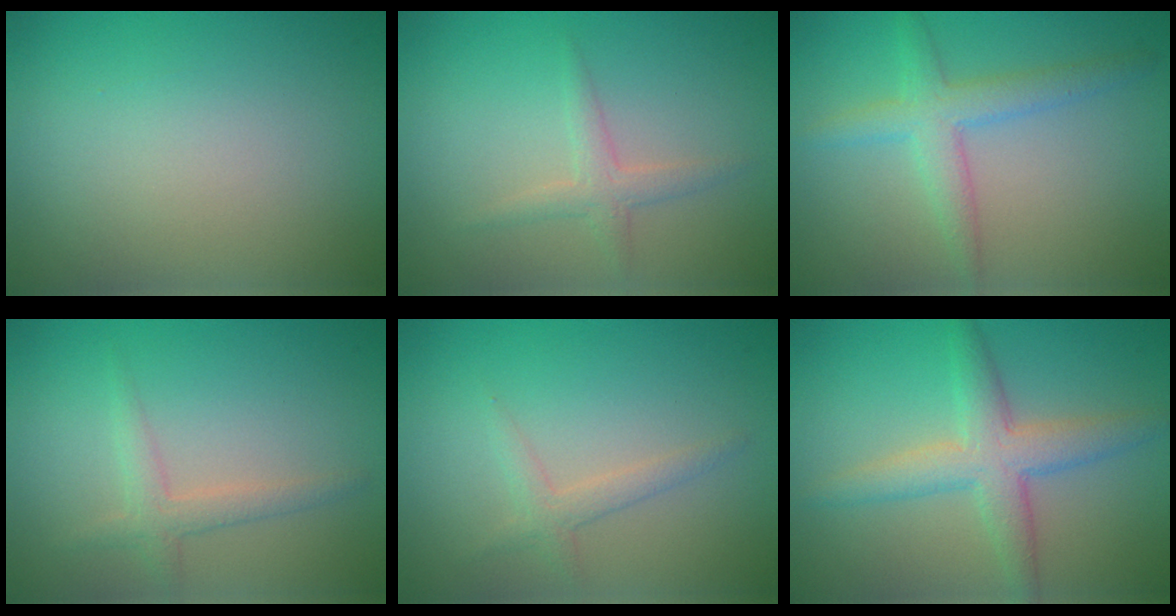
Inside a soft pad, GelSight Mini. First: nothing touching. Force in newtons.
{"total": 1.8, "press": 1.8, "slide": 0.1}
{"total": 3.4, "press": 3.4, "slide": 0.0}
{"total": 2.0, "press": 2.0, "slide": 0.1}
{"total": 1.6, "press": 1.6, "slide": 0.1}
{"total": 4.3, "press": 4.3, "slide": 0.2}